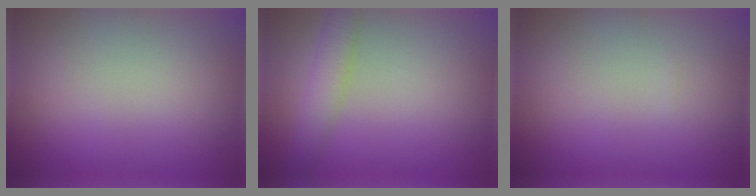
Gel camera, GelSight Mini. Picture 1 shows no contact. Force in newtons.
{"total": 2.9, "press": 2.9, "slide": 0.1}
{"total": 0.0}